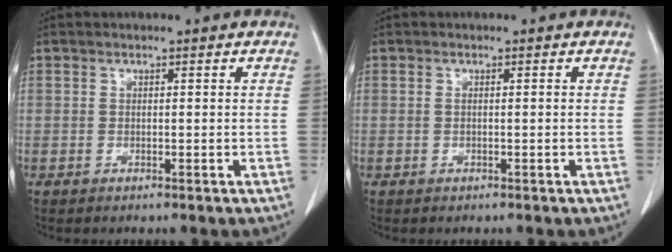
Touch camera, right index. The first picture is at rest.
{"total": 0.6, "force": [-0.1, 0.1, 0.6], "torque": [-0.013, 0.000, 0.001]}